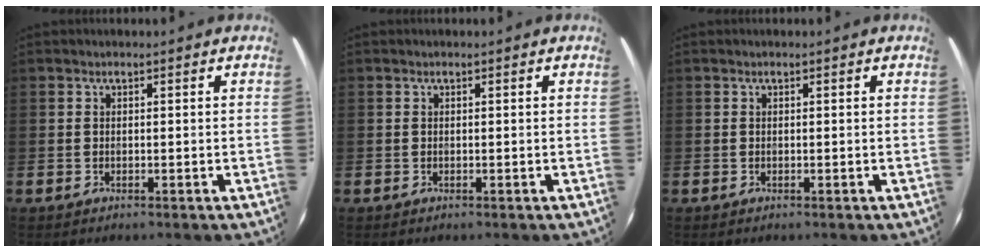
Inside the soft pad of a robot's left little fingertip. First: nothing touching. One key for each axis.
{"total": 0.0}
{"total": 0.0}